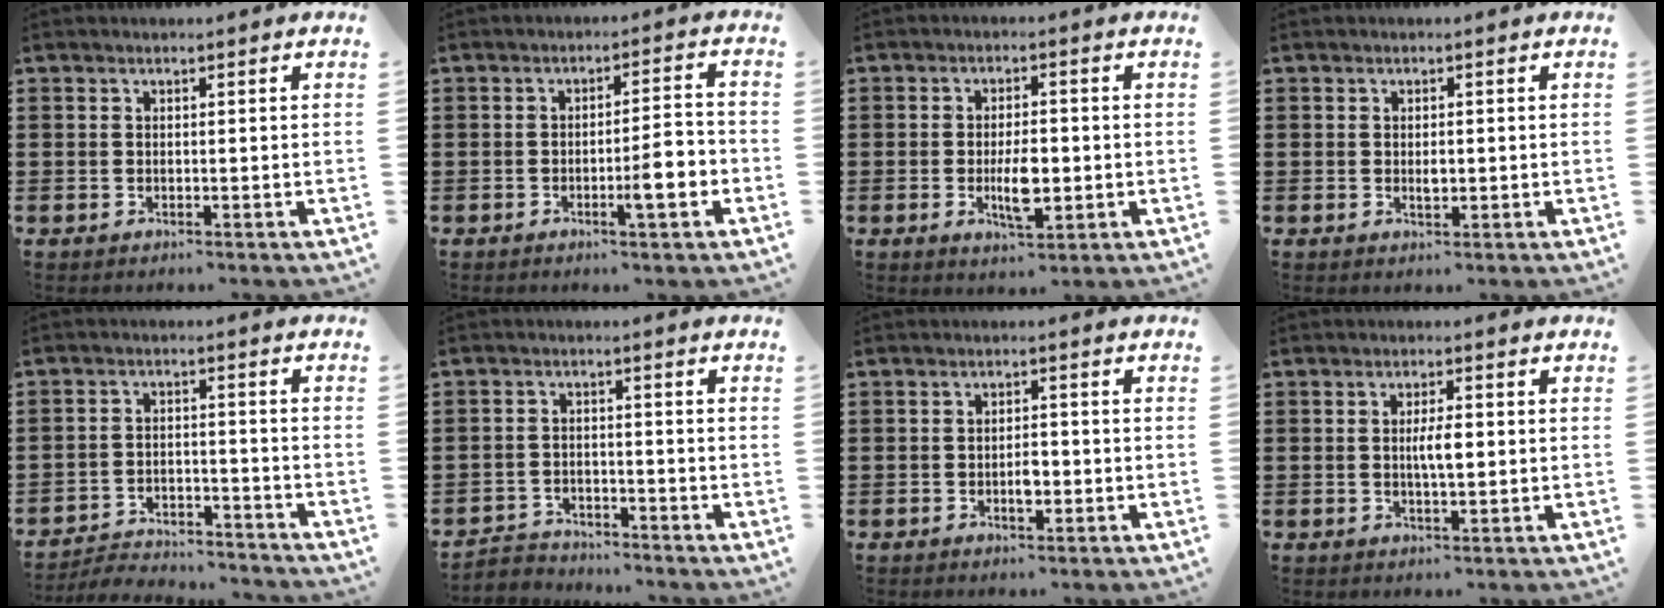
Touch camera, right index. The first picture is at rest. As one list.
[{"total": 5.8, "force": [-2.1, 0.9, 5.3], "torque": [-0.077, -0.004, -0.037]}, {"total": 5.7, "force": [-1.0, 2.2, 5.2], "torque": [-0.104, -0.001, -0.021]}, {"total": 1.4, "force": [-0.1, 0.7, 1.3], "torque": [-0.025, 0.001, -0.002]}, {"total": 4.3, "force": [-4.2, 0.6, 0.6], "torque": [-0.020, 0.004, -0.091]}, {"total": 2.9, "force": [-2.8, 0.6, -0.3], "torque": [-0.004, 0.001, -0.063]}, {"total": 2.5, "force": [-0.8, 1.2, 2.0], "torque": [-0.038, 0.002, -0.013]}, {"total": 3.6, "force": [0.1, 1.0, 3.4], "torque": [-0.064, 0.001, -0.001]}]